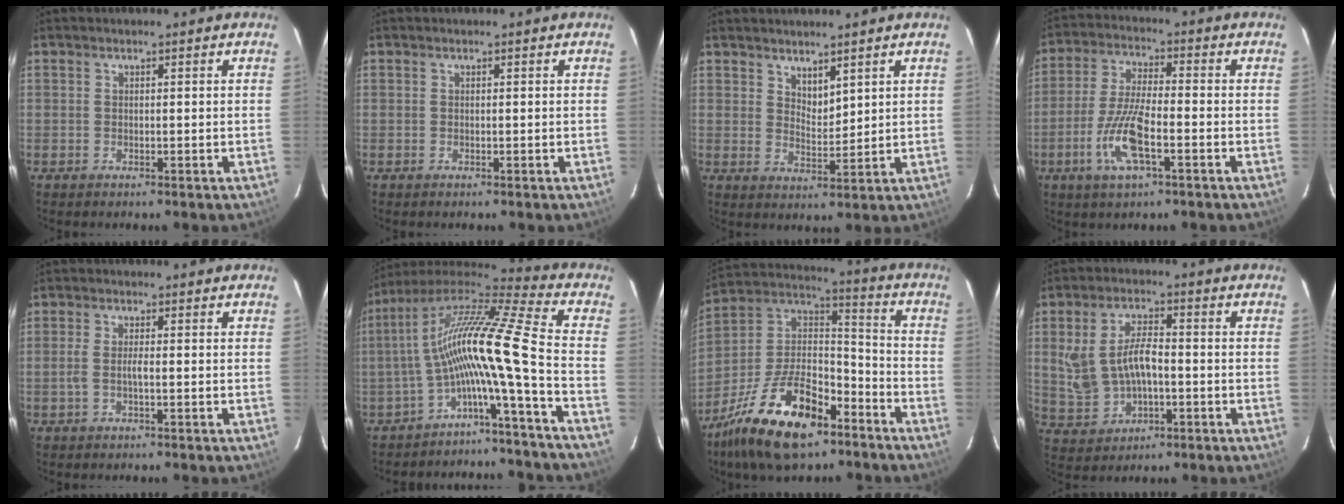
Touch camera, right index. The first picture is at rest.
{"total": 0.0}
{"total": 3.9, "force": [3.2, 1.5, 1.7], "torque": [-0.022, -0.003, 0.058]}
{"total": 10.1, "force": [-4.2, 2.5, 8.8], "torque": [-0.189, -0.004, -0.082]}
{"total": 2.2, "force": [-0.8, 0.2, 2.1], "torque": [-0.044, 0.002, -0.015]}
{"total": 13.9, "force": [-4.8, -1.7, 13.0], "torque": [-0.209, -0.009, -0.094]}
{"total": 22.3, "force": [-13.8, 10.0, 14.3], "torque": [-0.290, 0.003, -0.238]}
{"total": 9.6, "force": [-1.0, 5.6, 7.7], "torque": [-0.169, 0.011, 0.001]}